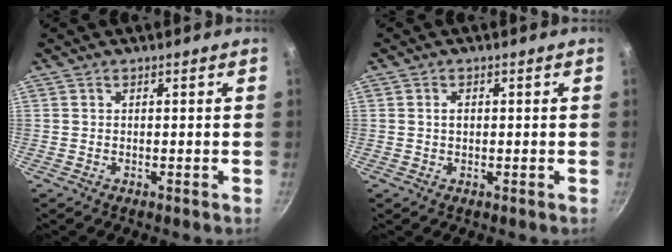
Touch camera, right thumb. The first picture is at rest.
{"total": 1.3, "force": [0.2, 0.9, 1.0], "torque": [-0.013, 0.004, 0.003]}